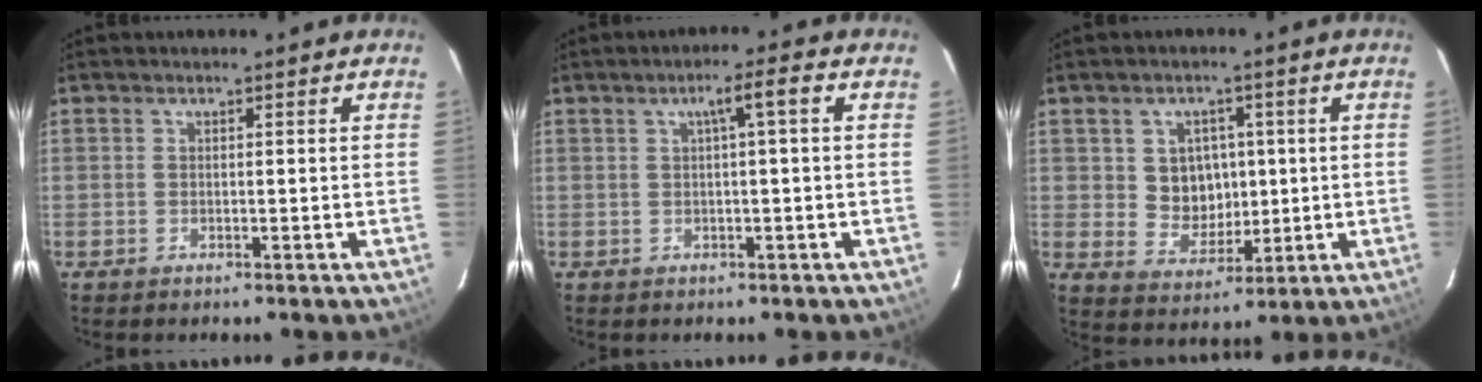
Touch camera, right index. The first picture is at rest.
{"total": 3.6, "force": [0.6, -0.1, 3.5], "torque": [-0.061, 0.009, 0.014]}
{"total": 7.3, "force": [1.1, 6.8, 2.6], "torque": [-0.053, 0.007, 0.035]}